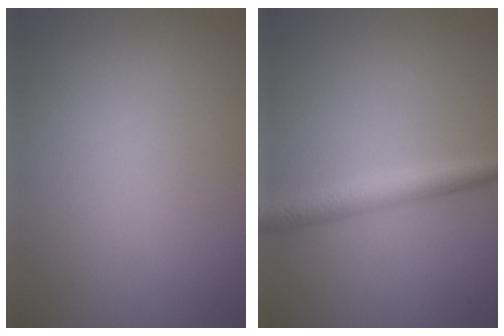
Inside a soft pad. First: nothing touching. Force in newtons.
{"total": 2.9, "press": 2.9, "slide": 0.0}